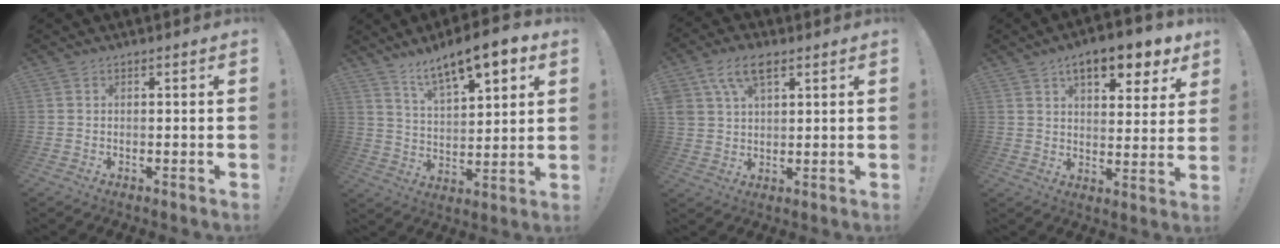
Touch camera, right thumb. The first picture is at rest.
{"total": 13.2, "force": [9.4, 4.2, 8.2], "torque": [-0.137, -0.060, 0.159]}
{"total": 8.5, "force": [4.5, 4.7, 5.4], "torque": [-0.106, 0.001, 0.089]}
{"total": 11.4, "force": [7.2, 4.4, 7.7], "torque": [-0.109, -0.039, 0.121]}